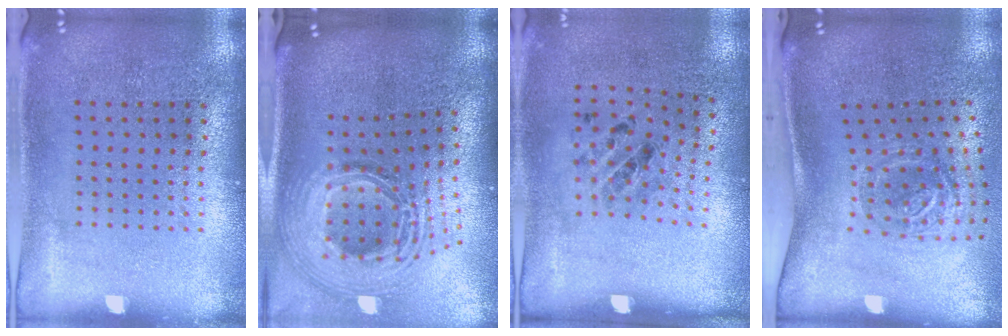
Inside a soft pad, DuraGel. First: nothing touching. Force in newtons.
{"total": 2.9, "press": 2.1, "slide": 2.1}
{"total": 1.2, "press": 0.6, "slide": 1.1}
{"total": 1.9, "press": 1.2, "slide": 1.6}